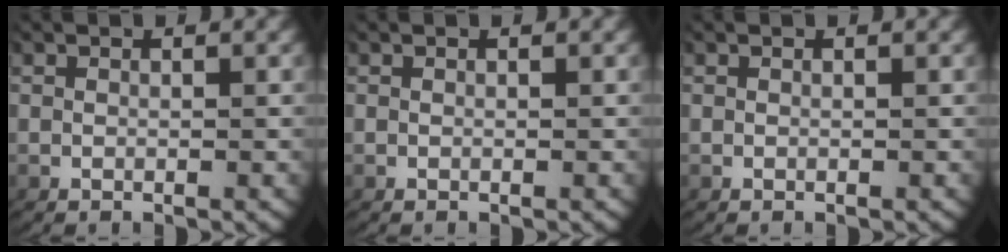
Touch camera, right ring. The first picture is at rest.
{"total": 0.0}
{"total": 0.0}